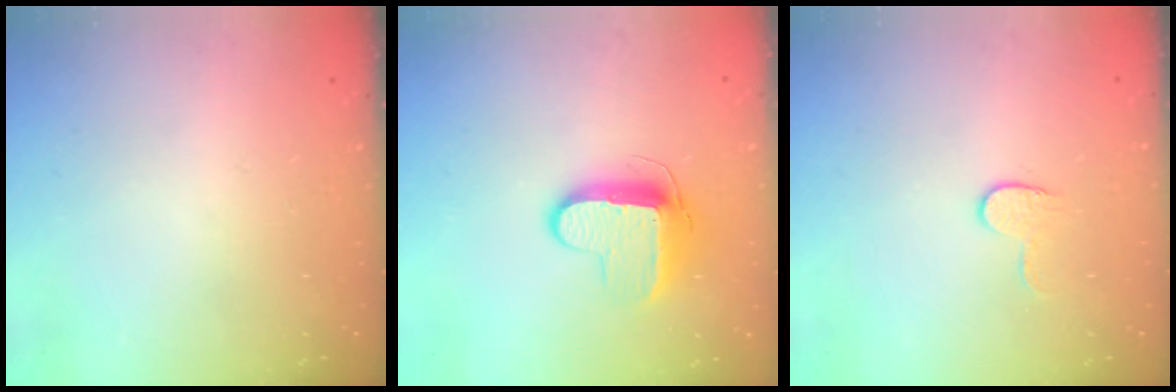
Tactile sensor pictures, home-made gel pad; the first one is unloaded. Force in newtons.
{"total": 10.2, "press": 10.1, "slide": 0.8}
{"total": 5.4, "press": 5.4, "slide": 0.5}